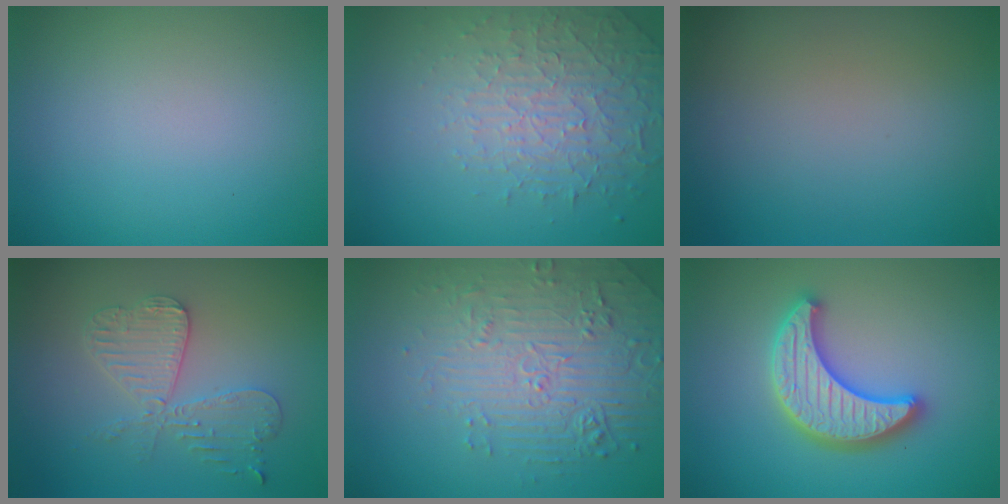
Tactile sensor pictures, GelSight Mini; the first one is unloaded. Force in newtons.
{"total": 4.6, "press": 3.1, "slide": 3.3}
{"total": 0.0}
{"total": 4.3, "press": 3.7, "slide": 2.2}
{"total": 4.5, "press": 4.2, "slide": 1.6}
{"total": 5.3, "press": 5.2, "slide": 0.9}